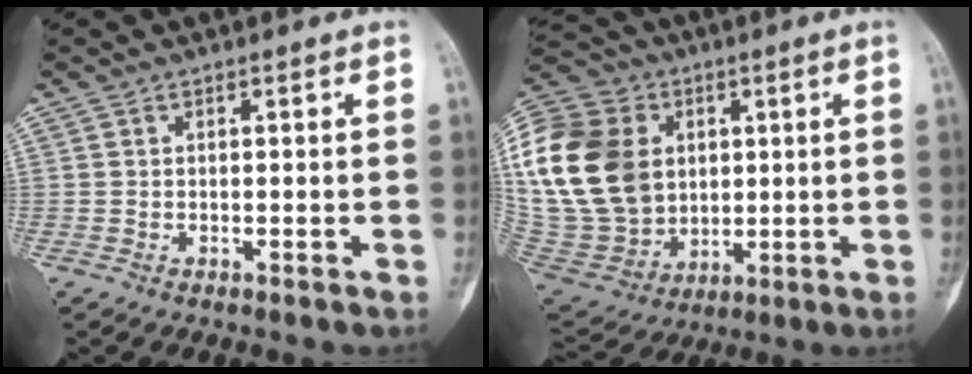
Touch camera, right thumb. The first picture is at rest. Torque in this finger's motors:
{"motor_torque": [-0.95, 2.30, 2.35, 0.40, 0.26]}